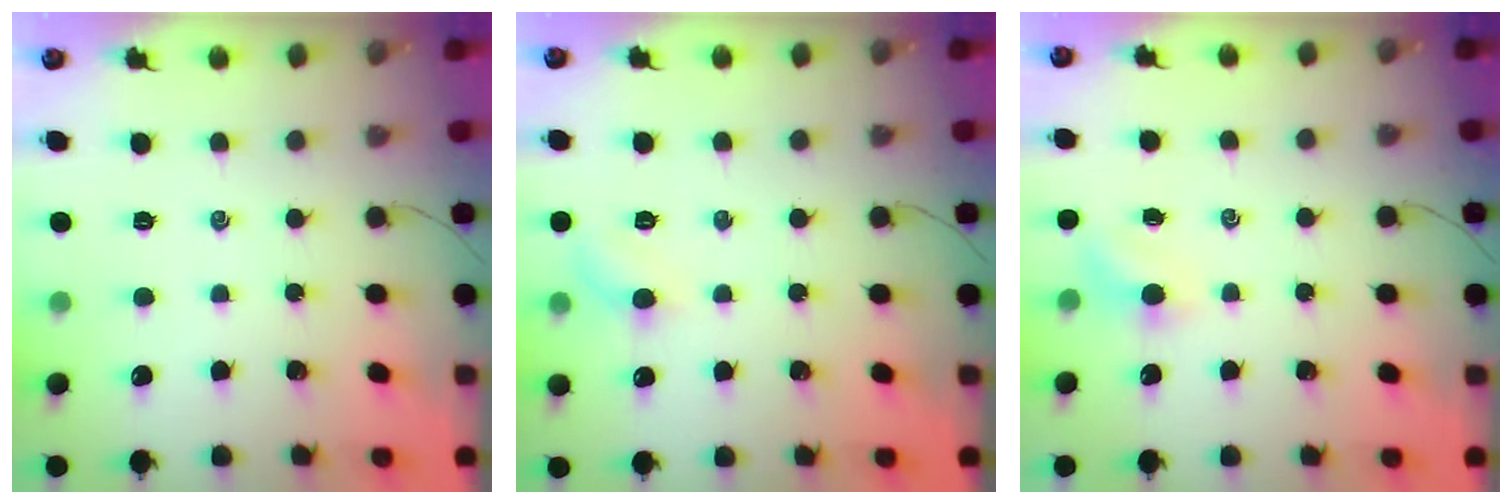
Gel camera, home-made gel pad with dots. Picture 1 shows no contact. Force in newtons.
{"total": 5.2, "press": 5.1, "slide": 0.9}
{"total": 3.3, "press": 3.1, "slide": 1.1}